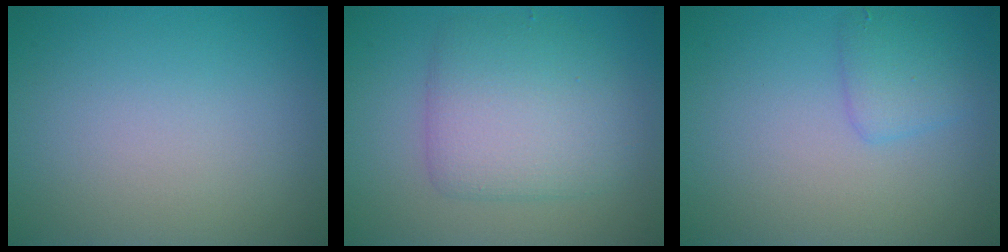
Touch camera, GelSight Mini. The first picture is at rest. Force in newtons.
{"total": 5.4, "press": 5.4, "slide": 0.0}
{"total": 2.0, "press": 2.0, "slide": 0.0}